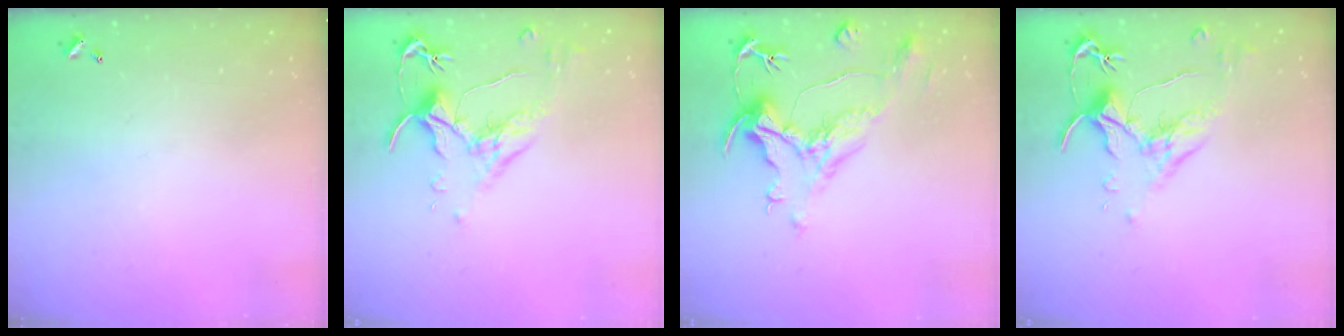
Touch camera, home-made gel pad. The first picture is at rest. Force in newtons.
{"total": 1.6, "press": 1.4, "slide": 0.7}
{"total": 1.6, "press": 0.0, "slide": 1.6}
{"total": 1.6, "press": 1.4, "slide": 0.7}